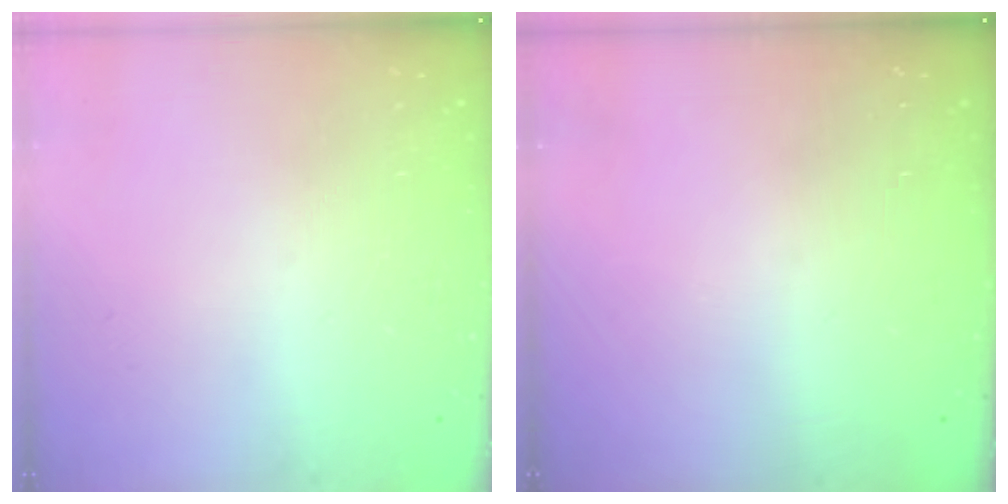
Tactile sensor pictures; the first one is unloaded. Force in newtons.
{"total": 0.0}